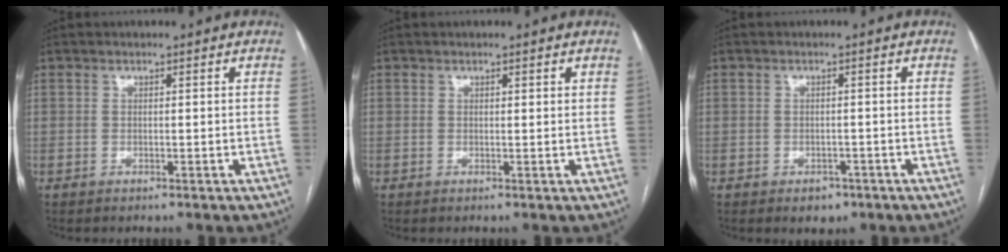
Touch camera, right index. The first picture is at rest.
{"total": 0.7, "force": [0.4, 0.2, 0.4], "torque": [-0.009, -0.001, 0.003]}
{"total": 2.6, "force": [-1.5, 1.9, 1.0], "torque": [-0.006, 0.004, -0.013]}